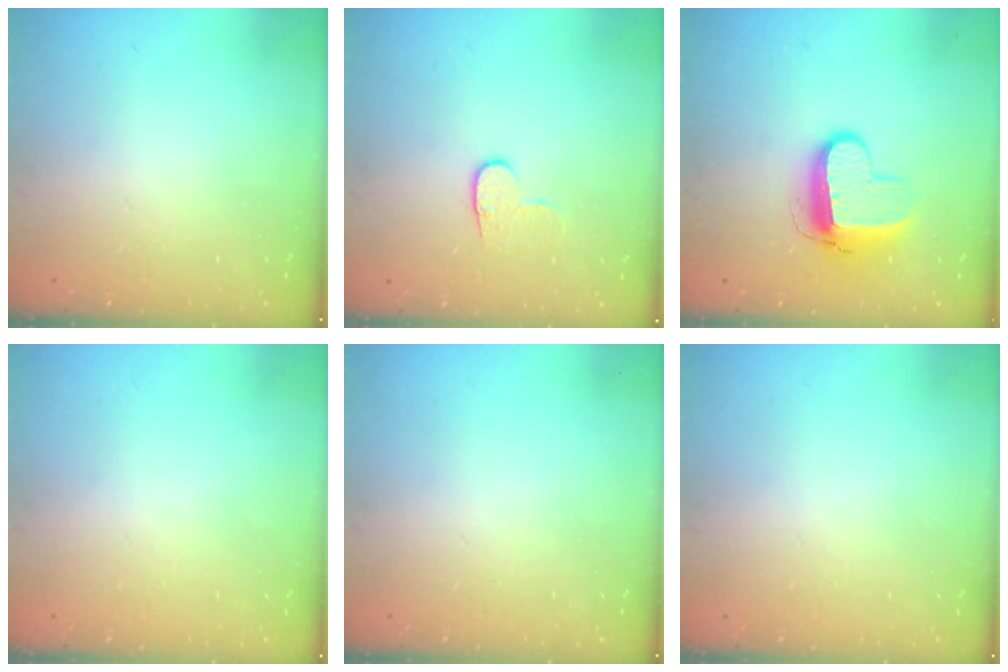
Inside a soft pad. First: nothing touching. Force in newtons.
{"total": 5.7, "press": 5.6, "slide": 0.6}
{"total": 10.3, "press": 10.2, "slide": 1.0}
{"total": 0.0}
{"total": 0.0}
{"total": 0.6, "press": 0.6, "slide": 0.2}